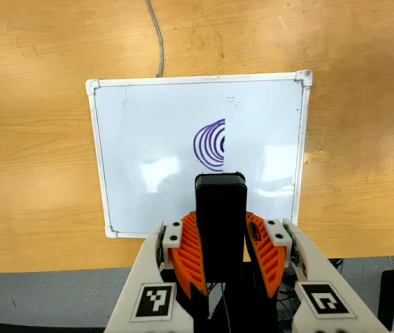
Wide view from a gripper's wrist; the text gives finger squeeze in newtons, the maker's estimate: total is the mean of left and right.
{"total": 6.1, "left": 5.4, "right": 6.8}